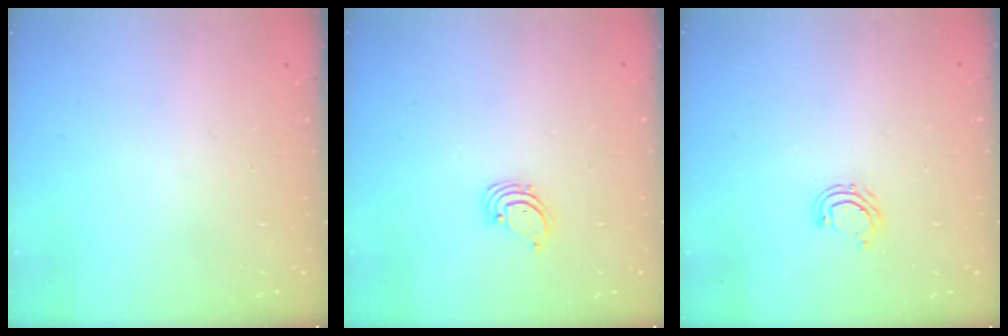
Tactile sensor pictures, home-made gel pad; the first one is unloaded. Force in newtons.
{"total": 1.6, "press": 1.6, "slide": 0.1}
{"total": 5.6, "press": 5.4, "slide": 1.4}